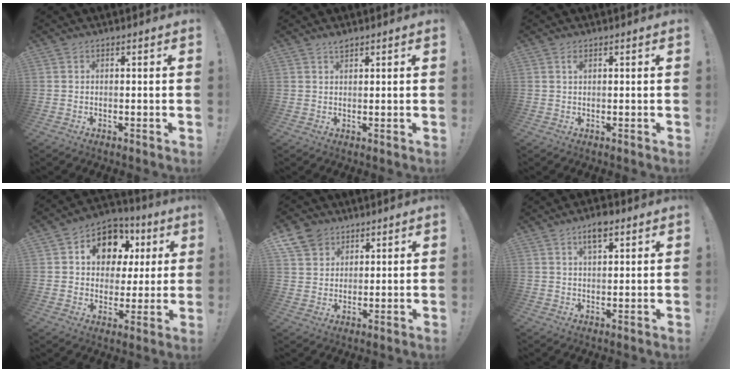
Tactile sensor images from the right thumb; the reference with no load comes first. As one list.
[{"total": 1.7, "force": [1.5, 0.3, 0.8], "torque": [-0.011, -0.007, 0.026]}, {"total": 1.2, "force": [0.6, 0.5, 0.9], "torque": [-0.012, -0.002, 0.009]}, {"total": 12.4, "force": [5.1, 9.8, 5.7], "torque": [-0.083, -0.026, 0.099]}, {"total": 8.1, "force": [5.2, 5.8, 2.1], "torque": [-0.033, -0.031, 0.104]}, {"total": 5.1, "force": [2.9, 1.9, 3.8], "torque": [-0.055, -0.008, 0.047]}]